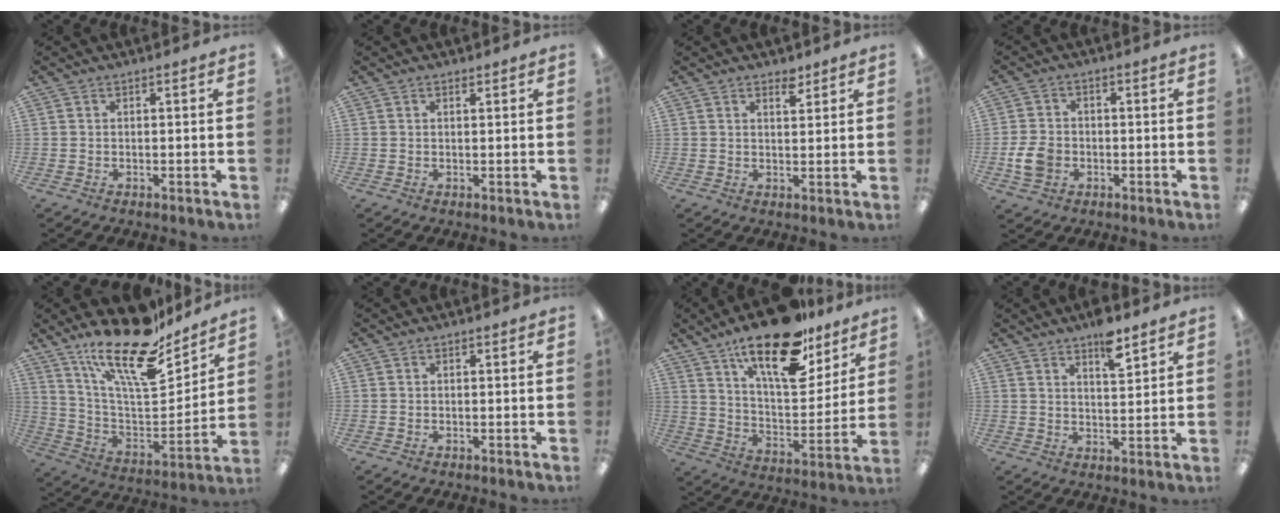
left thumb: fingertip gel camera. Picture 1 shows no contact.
{"total": 0.7, "force": [0.6, 0.3, 0.3], "torque": [0.002, -0.003, 0.009]}
{"total": 3.1, "force": [2.5, 1.2, 1.4], "torque": [-0.007, -0.013, 0.040]}
{"total": 6.4, "force": [-1.7, 5.0, 3.7], "torque": [-0.071, 0.006, -0.032]}
{"total": 22.8, "force": [16.8, 7.6, 13.5], "torque": [-0.236, -0.112, 0.289]}
{"total": 0.0}
{"total": 22.2, "force": [15.5, 8.5, 13.4], "torque": [-0.213, -0.092, 0.264]}
{"total": 7.3, "force": [5.4, 2.4, 4.3], "torque": [-0.058, -0.034, 0.089]}